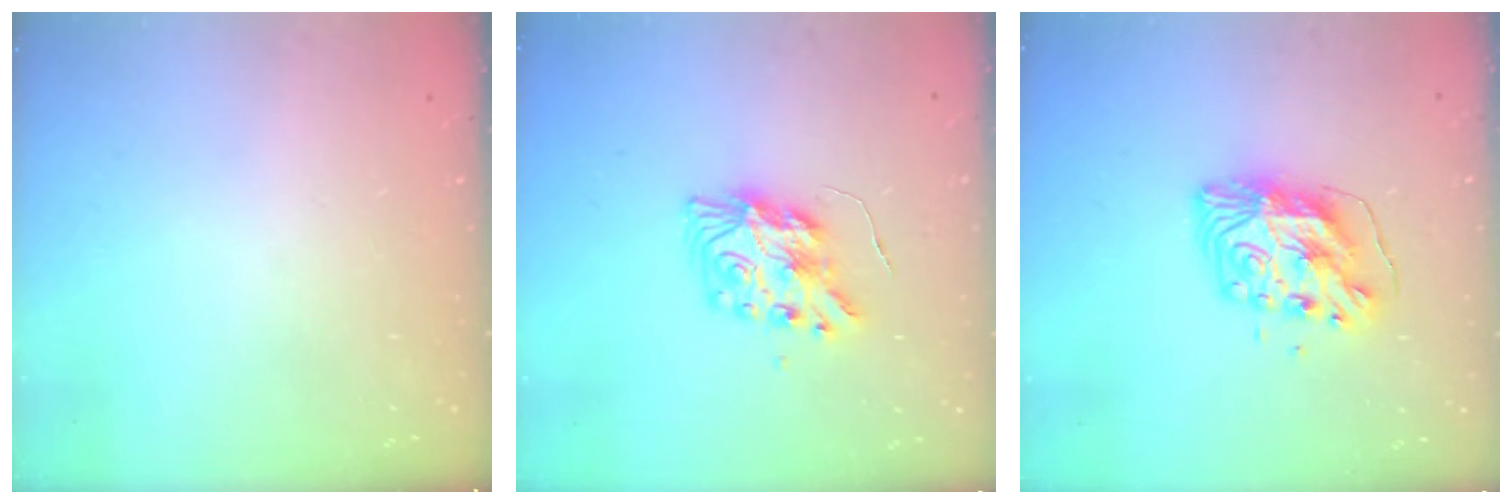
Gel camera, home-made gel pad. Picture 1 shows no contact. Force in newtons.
{"total": 9.8, "press": 9.8, "slide": 0.9}
{"total": 10.5, "press": 10.4, "slide": 1.0}